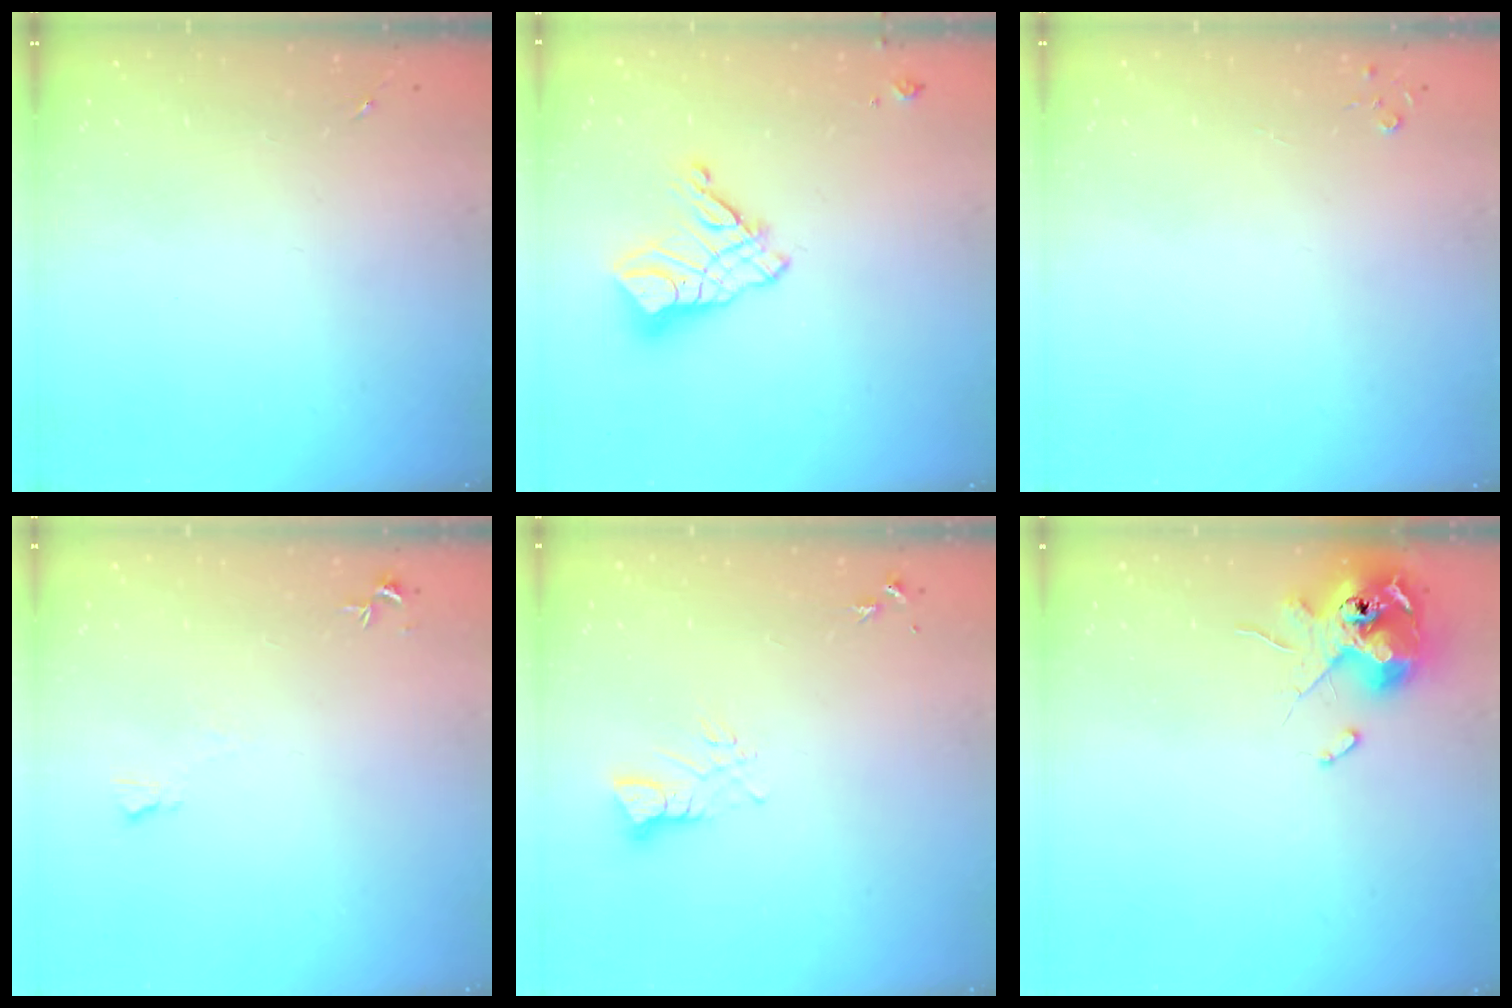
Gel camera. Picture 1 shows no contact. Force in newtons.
{"total": 12.6, "press": 12.5, "slide": 1.1}
{"total": 2.7, "press": 2.7, "slide": 0.3}
{"total": 4.9, "press": 4.9, "slide": 0.6}
{"total": 3.9, "press": 3.9, "slide": 0.4}
{"total": 11.6, "press": 11.4, "slide": 2.1}